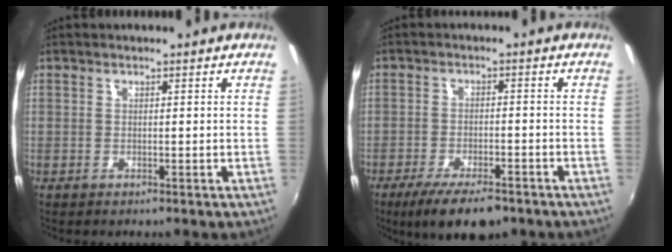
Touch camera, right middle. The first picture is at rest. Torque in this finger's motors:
{"motor_torque": [1.35, -0.79, 0.97, 0.21]}